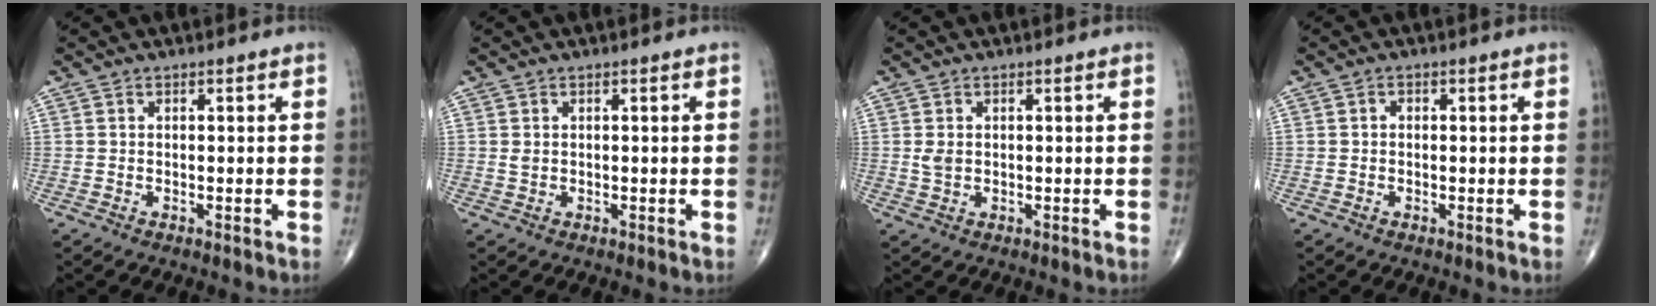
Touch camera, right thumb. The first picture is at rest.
{"total": 0.7, "force": [0.2, 0.5, 0.4], "torque": [-0.007, 0.001, 0.004]}
{"total": 1.9, "force": [0.2, 1.4, 1.3], "torque": [-0.024, -0.001, 0.008]}
{"total": 1.1, "force": [0.1, 0.9, 0.7], "torque": [-0.009, 0.006, 0.000]}